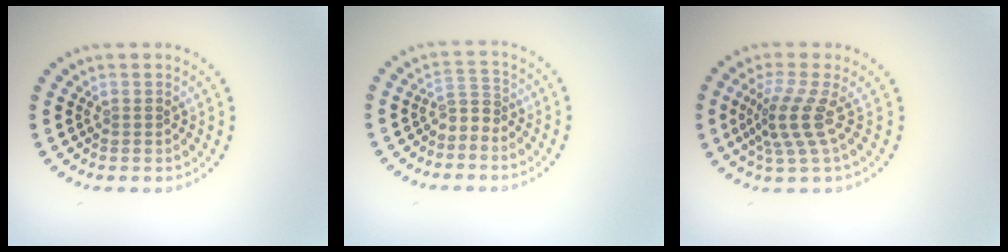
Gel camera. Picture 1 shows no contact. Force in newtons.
{"total": 1.8, "press": 1.1, "slide": 1.4}
{"total": 3.4, "press": 2.4, "slide": 2.4}